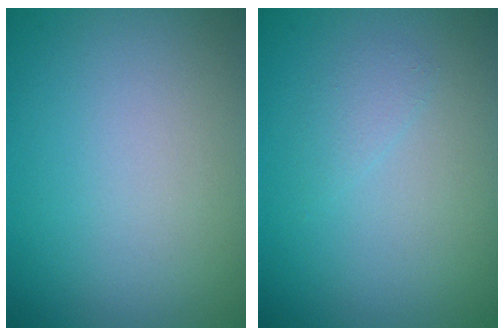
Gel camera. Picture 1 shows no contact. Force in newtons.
{"total": 0.9, "press": 0.9, "slide": 0.1}